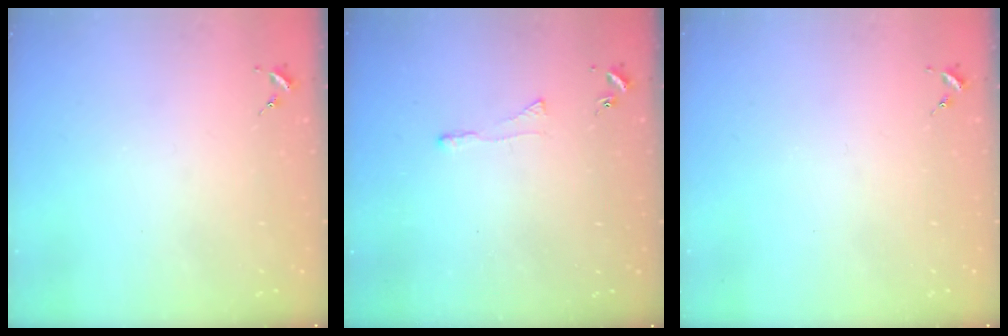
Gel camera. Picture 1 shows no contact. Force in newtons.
{"total": 2.9, "press": 2.9, "slide": 0.6}
{"total": 0.0}